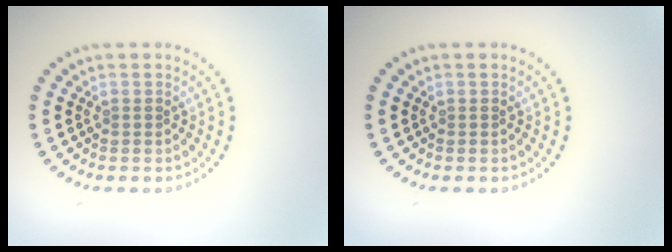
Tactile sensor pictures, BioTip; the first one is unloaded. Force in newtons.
{"total": 0.0}